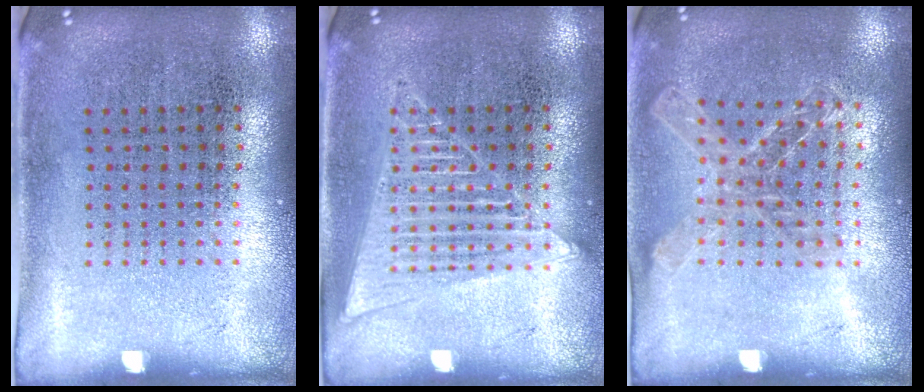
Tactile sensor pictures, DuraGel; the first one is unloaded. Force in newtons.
{"total": 2.6, "press": 2.5, "slide": 0.3}
{"total": 1.2, "press": 1.2, "slide": 0.1}